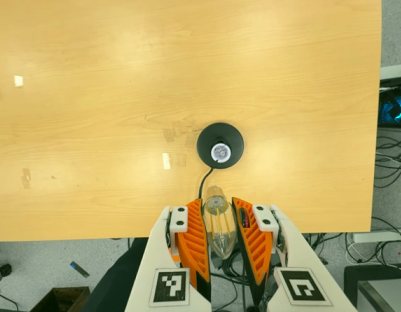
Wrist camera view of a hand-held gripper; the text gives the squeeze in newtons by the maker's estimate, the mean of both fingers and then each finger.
{"total": 18.8, "left": 20.6, "right": 17.1}